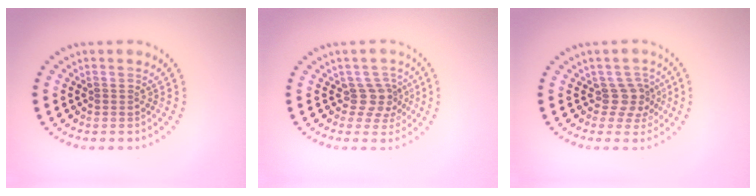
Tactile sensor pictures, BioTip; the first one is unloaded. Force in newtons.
{"total": 2.5, "press": 2.0, "slide": 1.6}
{"total": 2.6, "press": 2.0, "slide": 1.6}